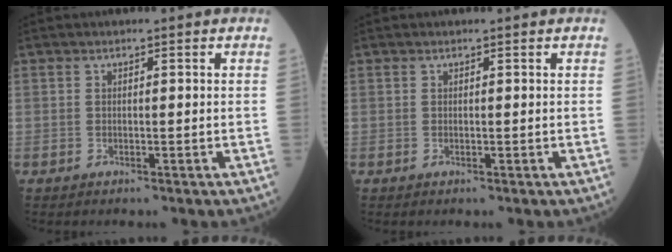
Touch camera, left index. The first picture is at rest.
{"total": 0.0}